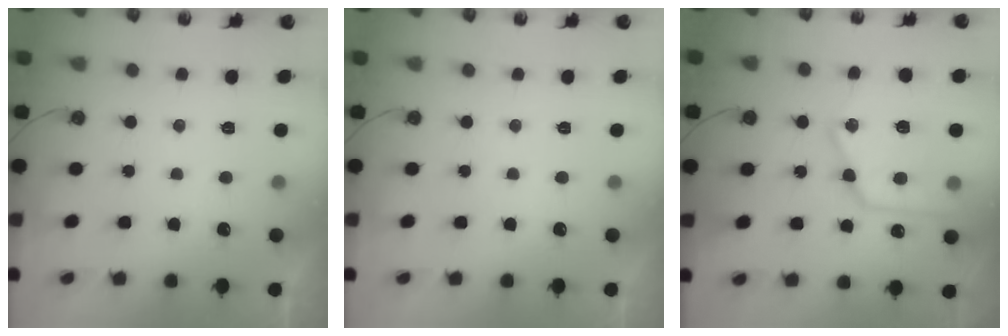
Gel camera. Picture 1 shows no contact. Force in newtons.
{"total": 0.0}
{"total": 20.2, "press": 20.1, "slide": 1.9}